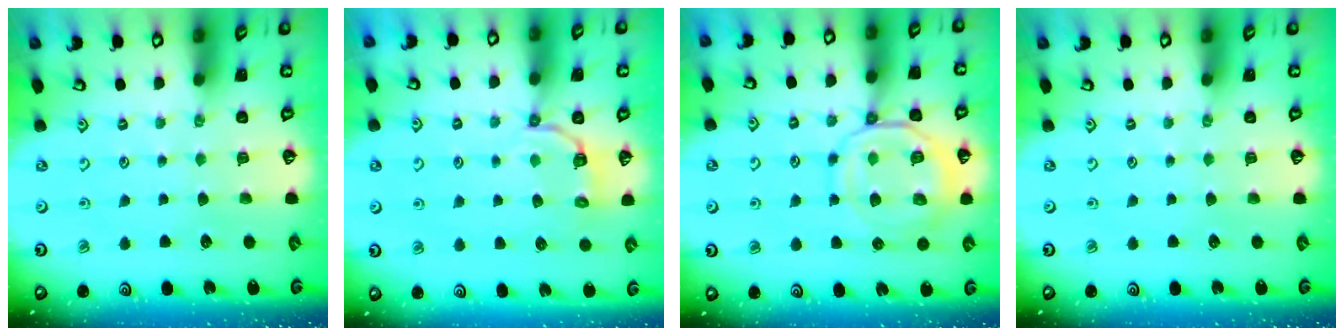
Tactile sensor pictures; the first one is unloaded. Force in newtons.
{"total": 3.5, "press": 2.9, "slide": 2.0}
{"total": 12.4, "press": 12.3, "slide": 1.5}
{"total": 0.0}